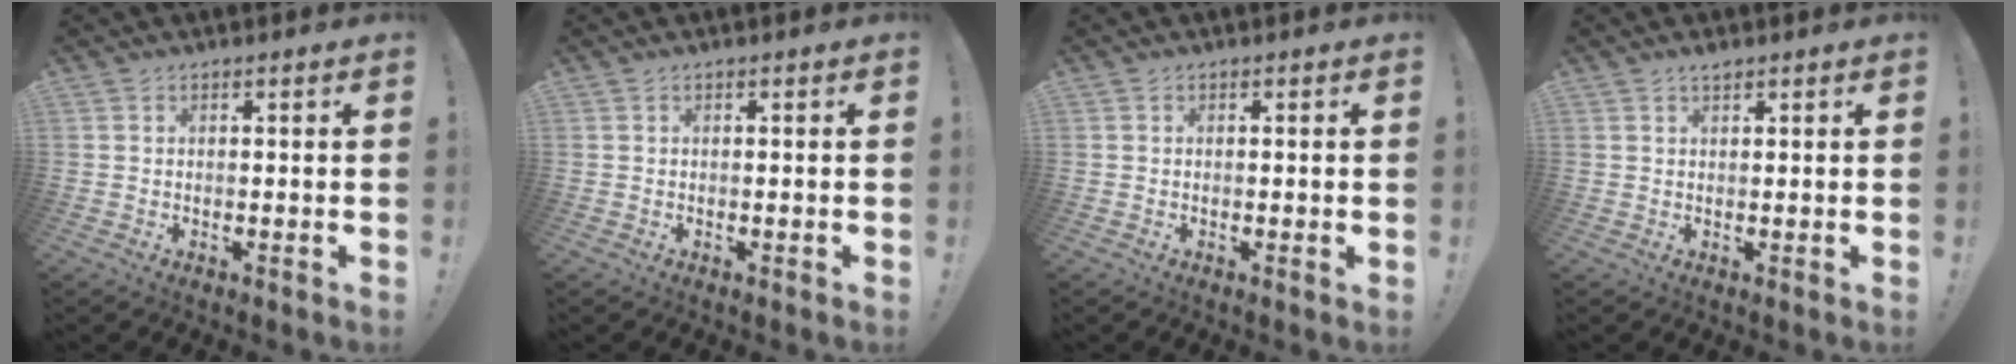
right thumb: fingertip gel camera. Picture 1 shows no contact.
{"total": 0.0}
{"total": 0.6, "force": [0.0, 0.1, 0.6], "torque": [-0.008, 0.000, -0.001]}
{"total": 1.7, "force": [1.5, 0.3, 0.7], "torque": [-0.005, -0.006, 0.026]}